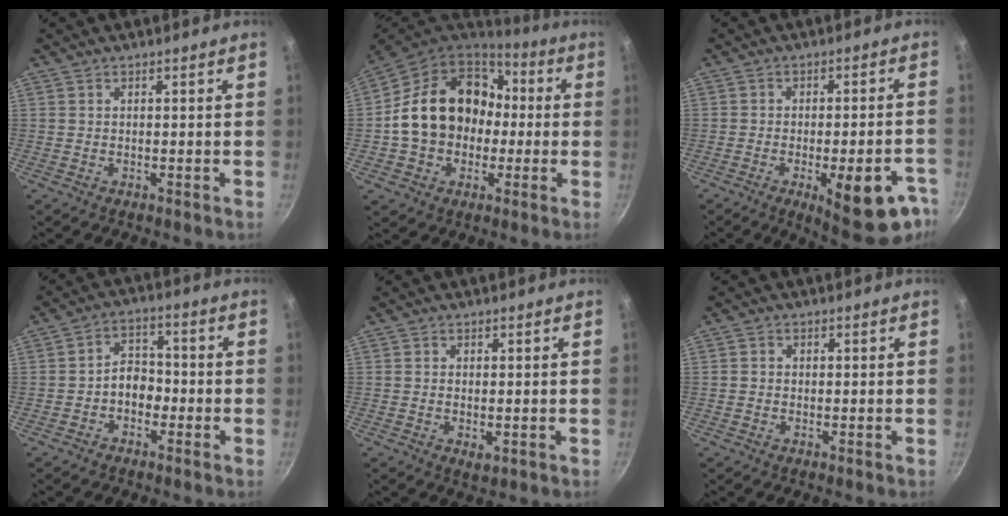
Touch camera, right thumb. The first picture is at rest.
{"total": 20.7, "force": [0.2, 16.7, 12.3], "torque": [-0.193, 0.053, 0.007]}
{"total": 16.2, "force": [-7.5, 5.6, 13.2], "torque": [-0.125, 0.018, -0.091]}
{"total": 5.4, "force": [-1.9, 3.9, 3.2], "torque": [-0.019, 0.029, -0.038]}
{"total": 1.8, "force": [-0.4, 0.9, 1.6], "torque": [-0.026, -0.008, -0.006]}
{"total": 0.8, "force": [-0.2, 0.7, 0.2], "torque": [-0.003, 0.003, -0.005]}